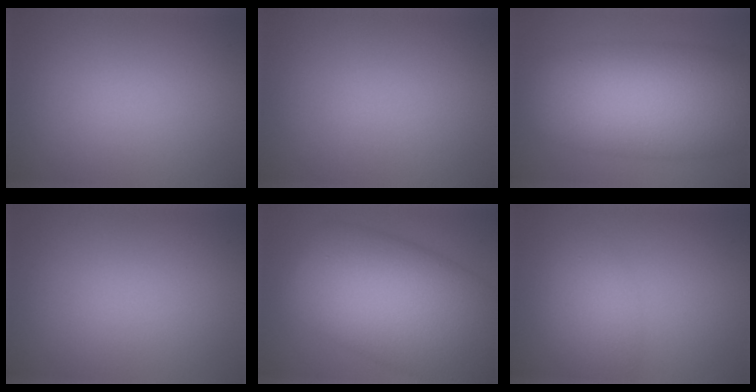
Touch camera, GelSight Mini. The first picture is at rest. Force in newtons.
{"total": 0.0}
{"total": 12.3, "press": 12.3, "slide": 0.2}
{"total": 0.0}
{"total": 15.5, "press": 15.5, "slide": 0.7}
{"total": 3.0, "press": 3.0, "slide": 0.0}